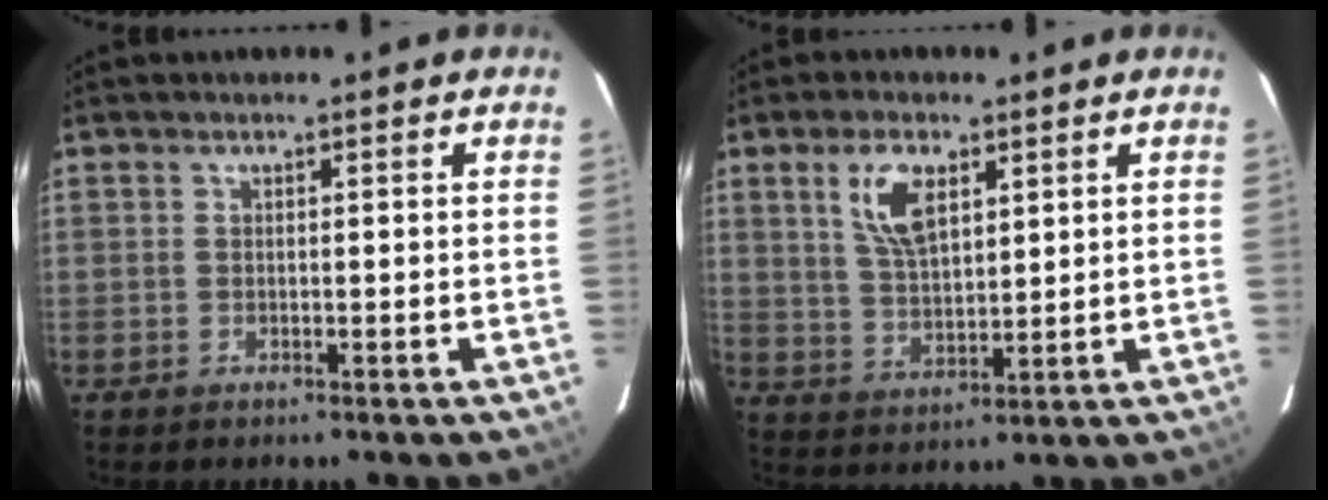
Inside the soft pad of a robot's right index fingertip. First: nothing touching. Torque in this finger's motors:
{"motor_torque": [0.28, 0.07, 0.19, 0.11]}